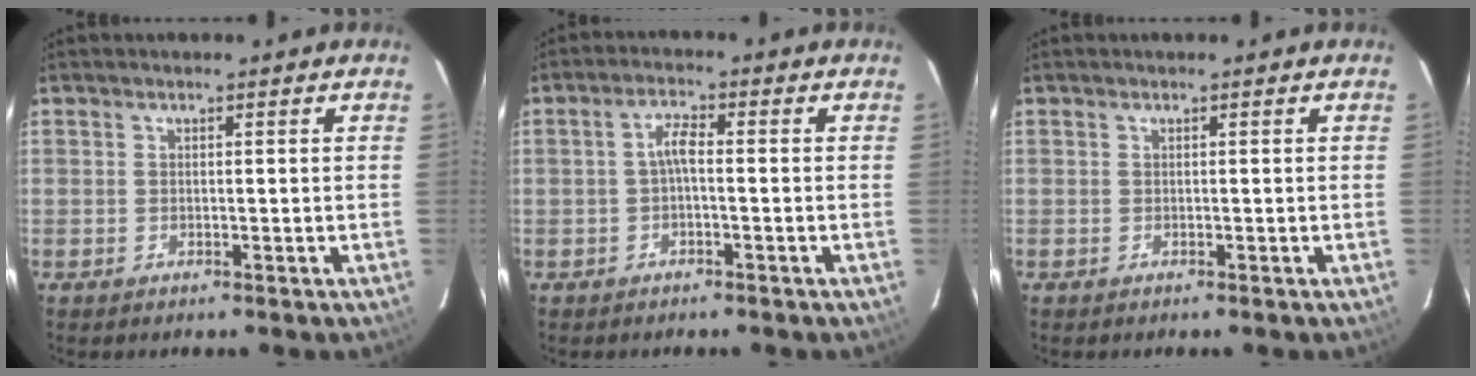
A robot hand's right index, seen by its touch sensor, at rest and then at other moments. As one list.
[{"total": 2.6, "force": [-0.7, 0.6, 2.5], "torque": [-0.053, 0.009, -0.013]}, {"total": 0.0}]